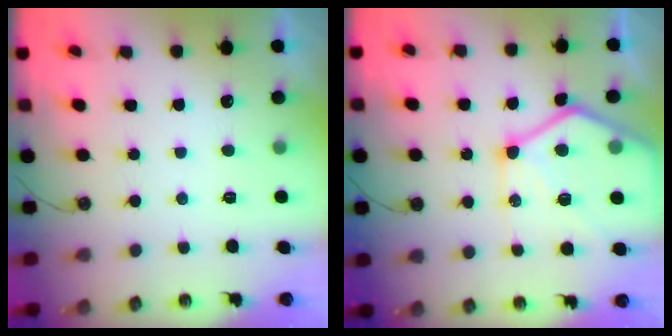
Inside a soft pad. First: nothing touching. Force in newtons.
{"total": 19.6, "press": 19.5, "slide": 1.9}